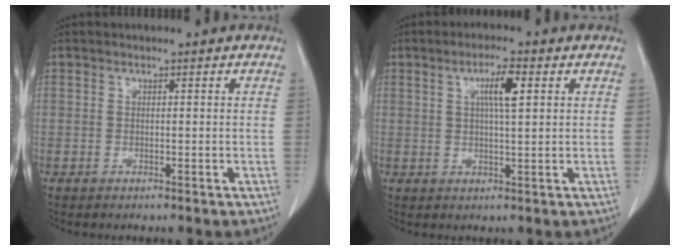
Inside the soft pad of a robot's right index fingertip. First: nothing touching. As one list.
[{"total": 4.8, "force": [1.6, 0.4, 4.5], "torque": [-0.080, 0.002, 0.026]}]